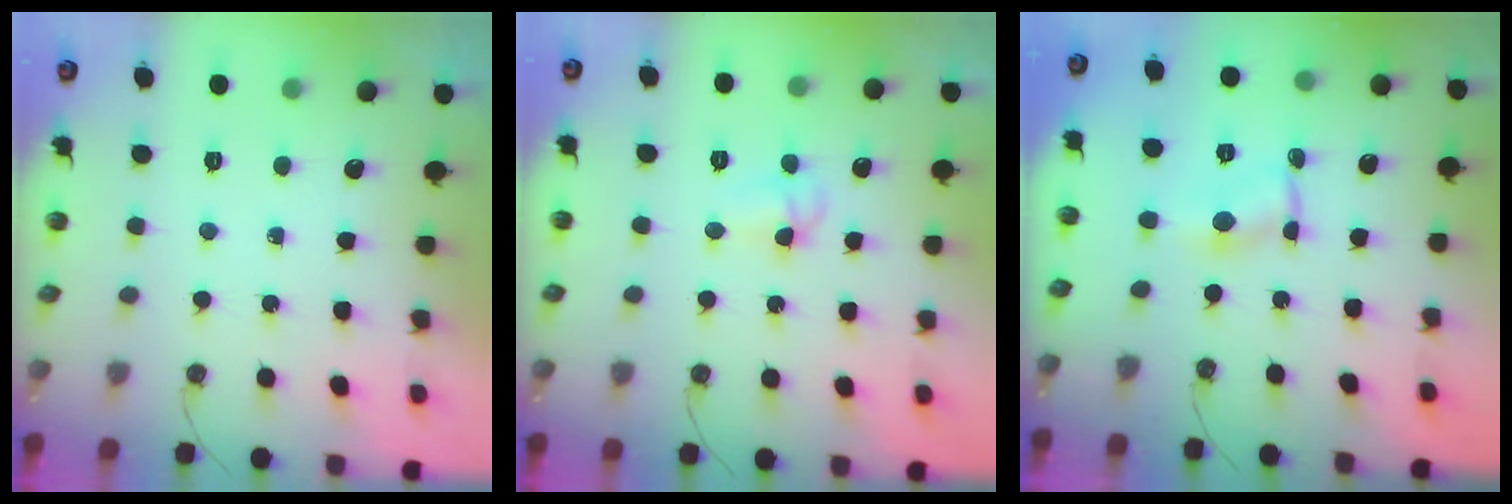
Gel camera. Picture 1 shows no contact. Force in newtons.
{"total": 4.5, "press": 4.5, "slide": 0.8}
{"total": 1.5, "press": 1.5, "slide": 0.1}